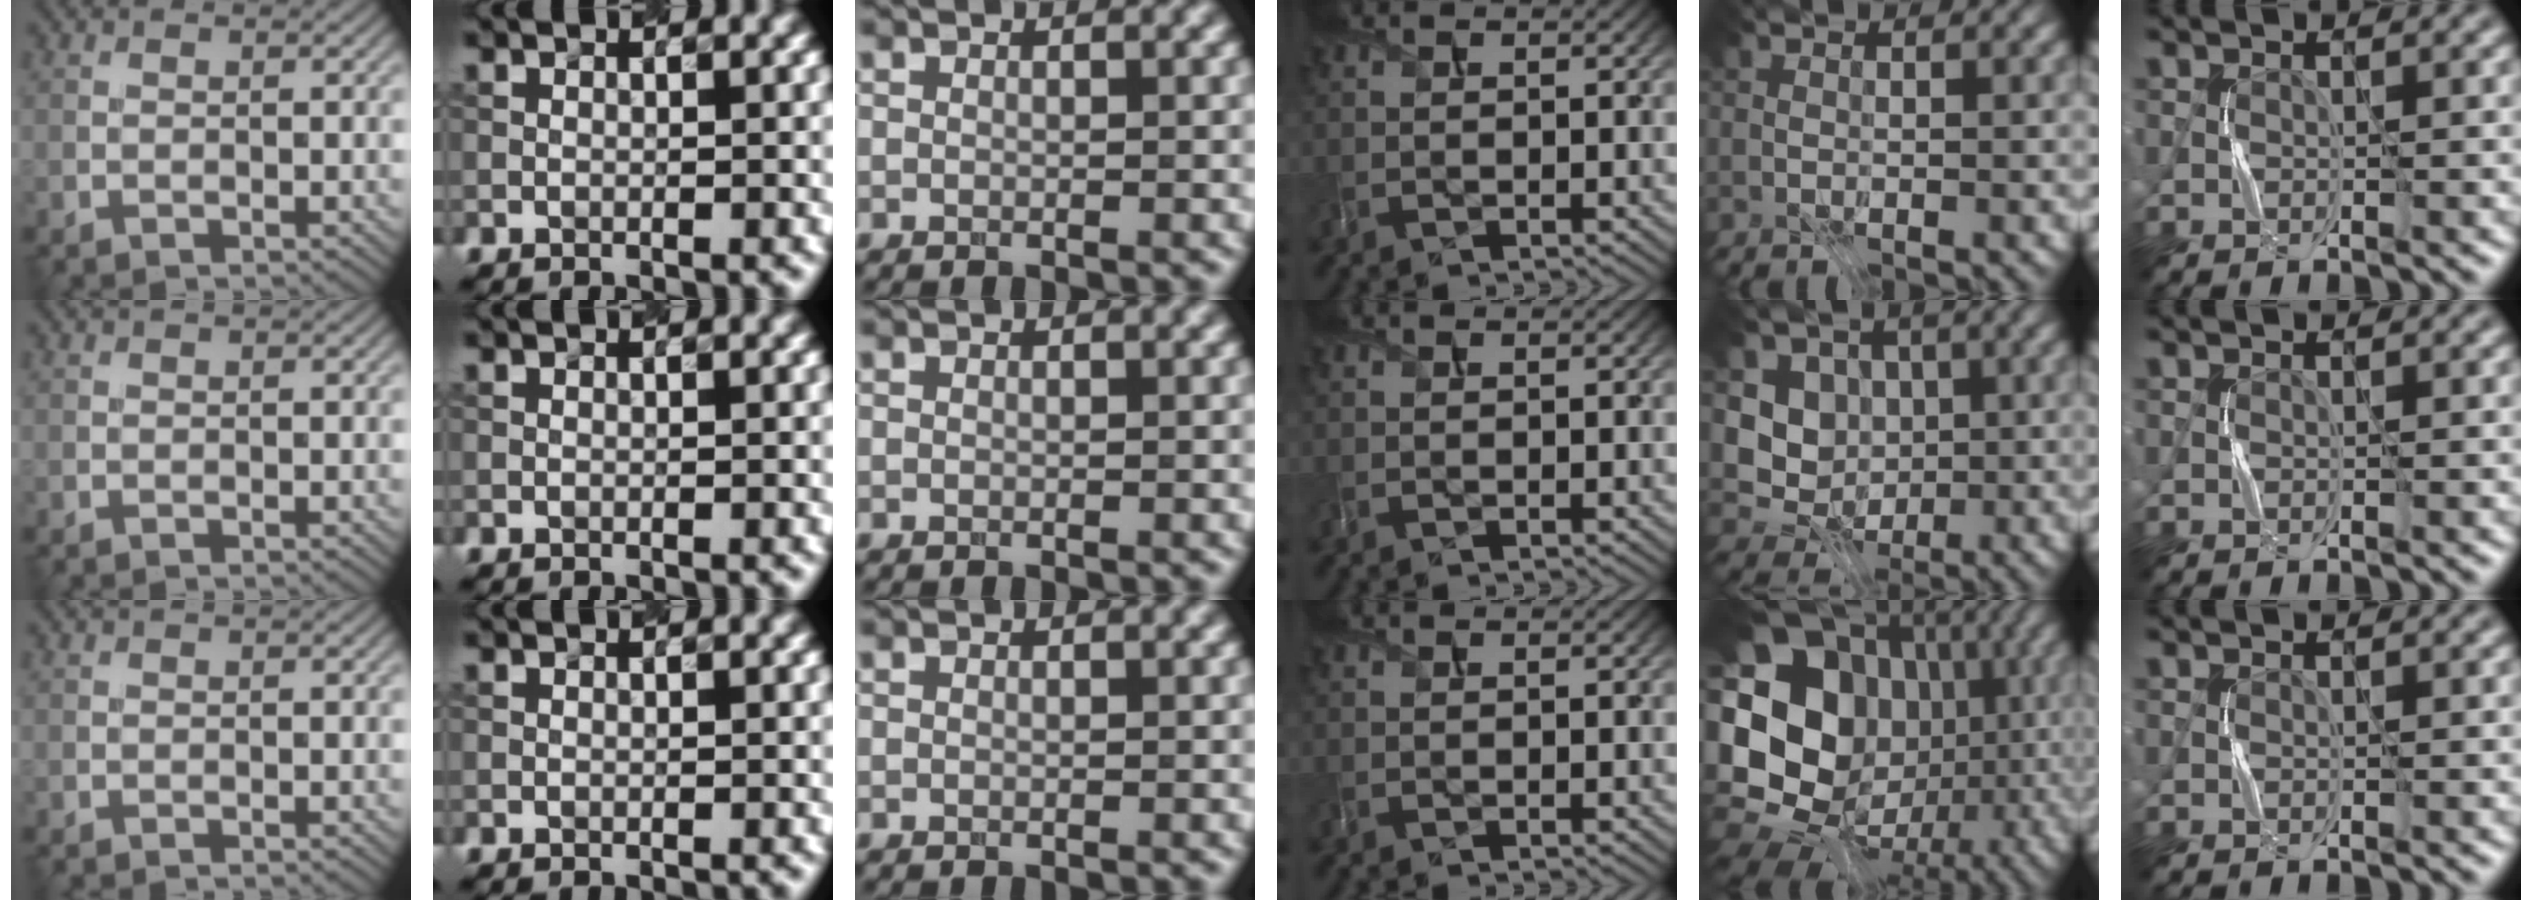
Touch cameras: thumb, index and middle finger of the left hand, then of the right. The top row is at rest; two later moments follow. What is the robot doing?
{"motion": "press", "object": "joystick"}